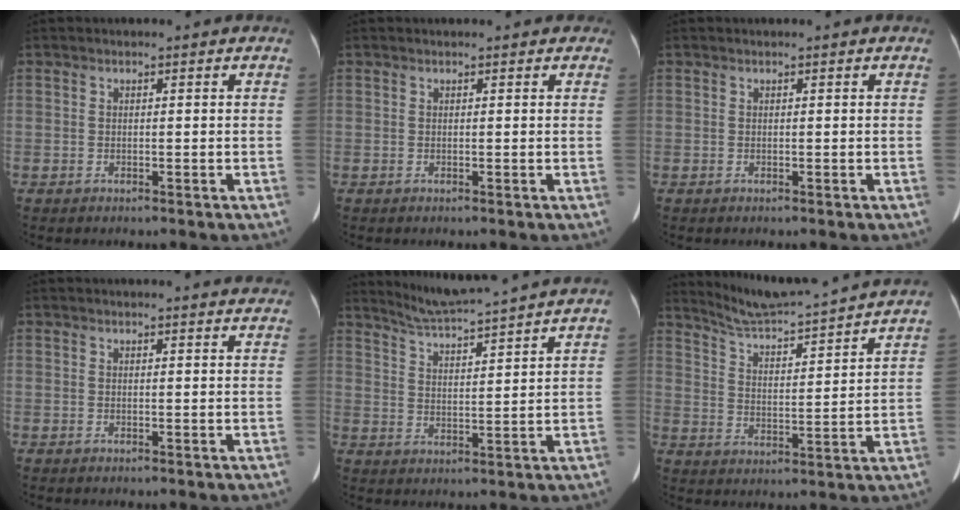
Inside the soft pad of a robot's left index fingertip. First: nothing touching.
{"total": 3.3, "force": [2.7, 1.4, 1.2], "torque": [-0.005, 0.022, 0.023]}
{"total": 0.0}
{"total": 8.8, "force": [8.5, 0.8, 2.3], "torque": [-0.018, 0.012, 0.079]}
{"total": 11.7, "force": [10.9, -1.6, 4.1], "torque": [-0.079, 0.005, 0.169]}
{"total": 15.9, "force": [15.1, -1.3, 4.9], "torque": [-0.091, -0.014, 0.221]}